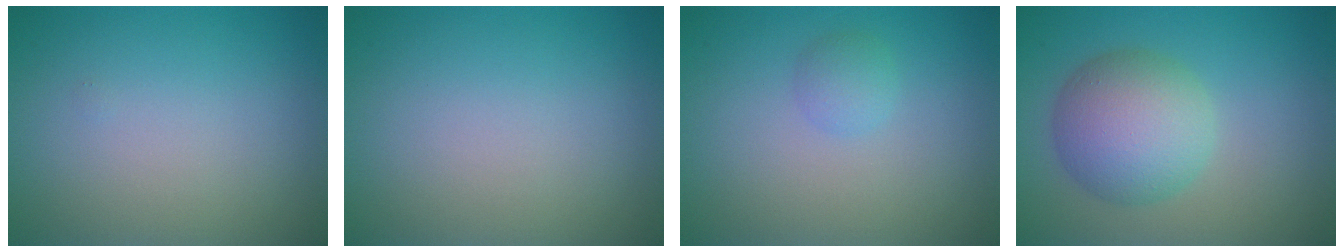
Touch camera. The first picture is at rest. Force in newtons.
{"total": 0.0}
{"total": 1.3, "press": 1.3, "slide": 0.0}
{"total": 6.2, "press": 6.2, "slide": 0.3}